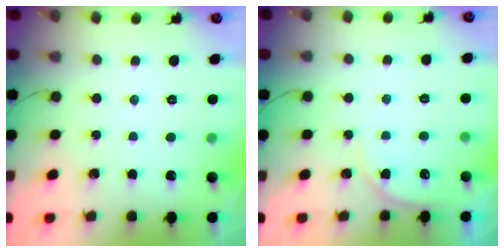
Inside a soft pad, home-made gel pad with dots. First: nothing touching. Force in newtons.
{"total": 4.4, "press": 4.4, "slide": 0.5}